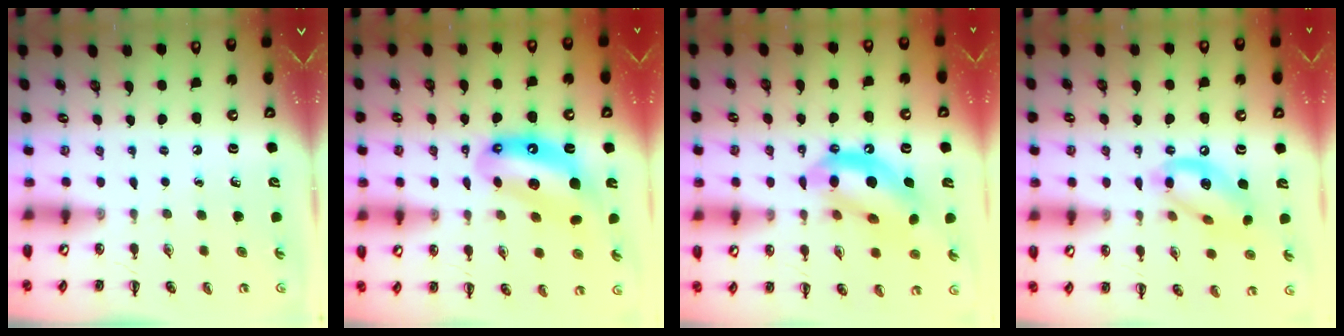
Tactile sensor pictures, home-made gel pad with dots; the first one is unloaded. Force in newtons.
{"total": 12.1, "press": 11.7, "slide": 3.1}
{"total": 13.8, "press": 13.4, "slide": 3.5}
{"total": 13.9, "press": 13.5, "slide": 3.4}